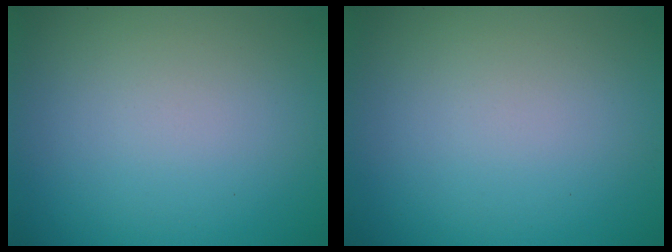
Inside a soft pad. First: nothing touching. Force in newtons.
{"total": 0.0}